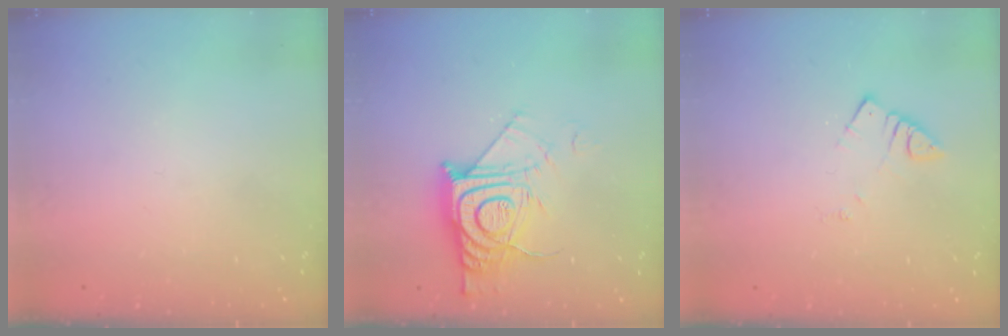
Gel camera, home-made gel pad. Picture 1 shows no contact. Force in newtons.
{"total": 13.0, "press": 12.9, "slide": 1.1}
{"total": 2.8, "press": 2.7, "slide": 0.3}